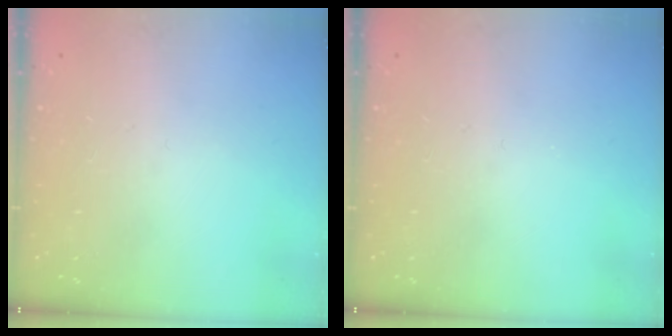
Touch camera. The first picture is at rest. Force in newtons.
{"total": 0.0}